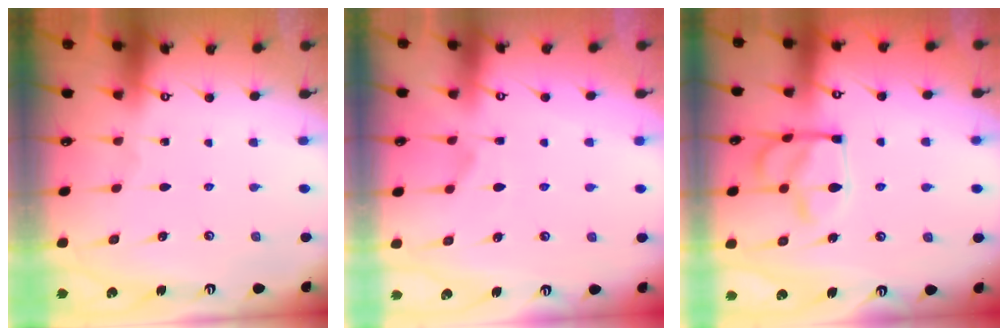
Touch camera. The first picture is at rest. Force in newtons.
{"total": 2.4, "press": 2.1, "slide": 1.1}
{"total": 11.5, "press": 11.5, "slide": 0.2}